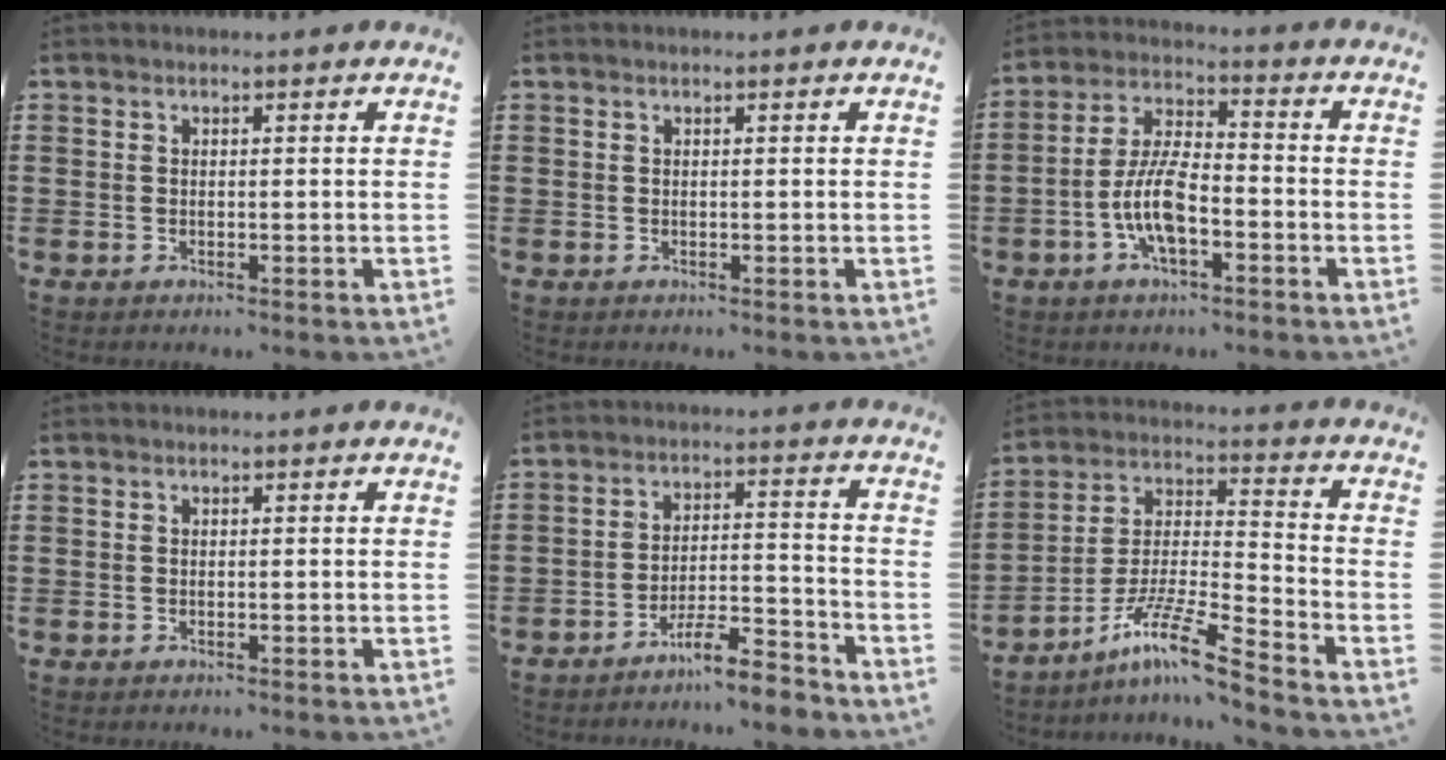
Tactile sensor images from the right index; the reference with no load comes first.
{"total": 0.0}
{"total": 8.3, "force": [-2.9, 3.3, 7.0], "torque": [-0.162, -0.003, -0.061]}
{"total": 0.0}
{"total": 6.9, "force": [-6.3, 0.5, 2.6], "torque": [-0.047, 0.006, -0.121]}
{"total": 11.3, "force": [-8.7, 0.5, 7.1], "torque": [-0.140, 0.002, -0.174]}